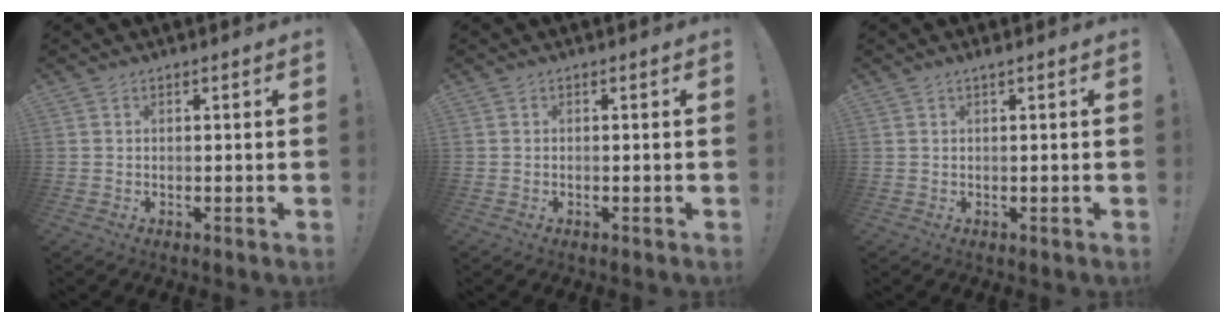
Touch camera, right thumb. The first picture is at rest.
{"total": 0.0}
{"total": 1.1, "force": [0.4, -0.3, 1.0], "torque": [-0.015, -0.002, 0.005]}